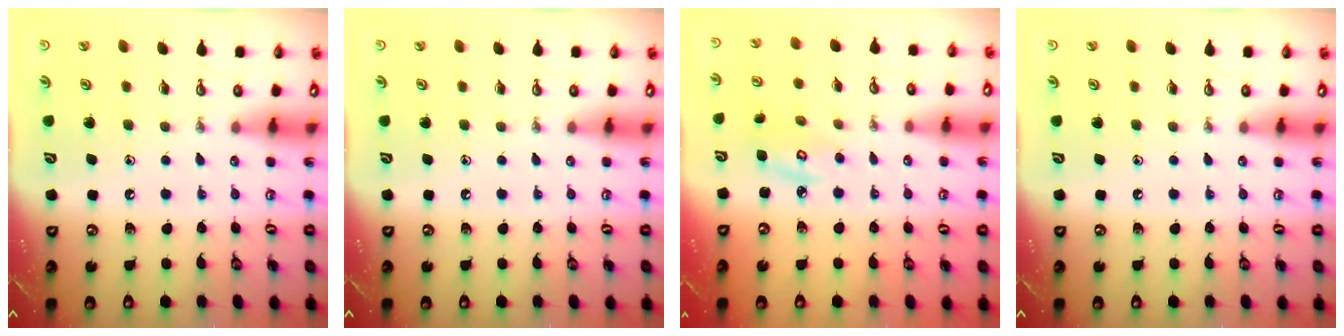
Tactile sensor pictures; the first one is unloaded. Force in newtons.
{"total": 0.0}
{"total": 4.2, "press": 4.2, "slide": 0.3}
{"total": 0.0}